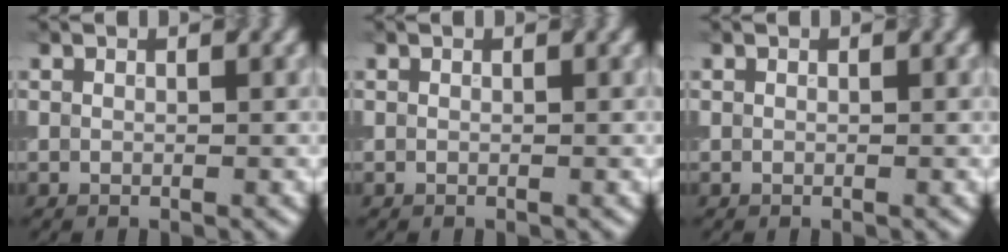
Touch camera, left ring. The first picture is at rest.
{"total": 0.0}
{"total": 0.0}